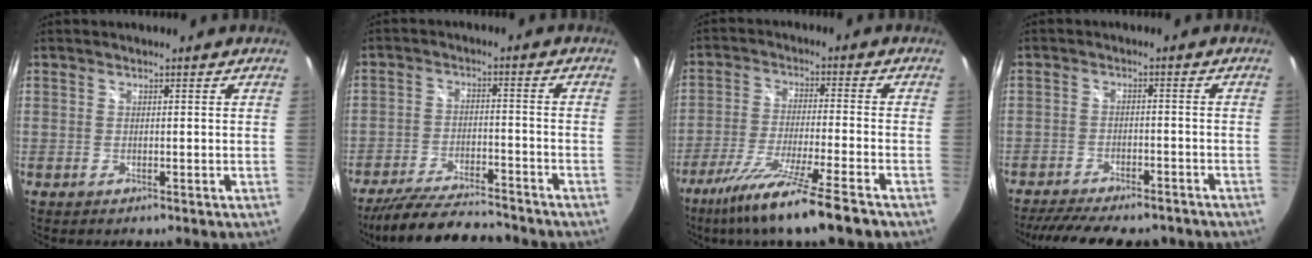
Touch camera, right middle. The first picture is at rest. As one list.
[{"total": 15.5, "force": [-13.7, 2.8, 6.8], "torque": [-0.145, -0.021, -0.218]}, {"total": 15.3, "force": [-11.5, -0.1, 10.0], "torque": [-0.201, -0.044, -0.196]}, {"total": 16.1, "force": [-13.5, 4.7, 7.5], "torque": [-0.154, -0.027, -0.189]}]